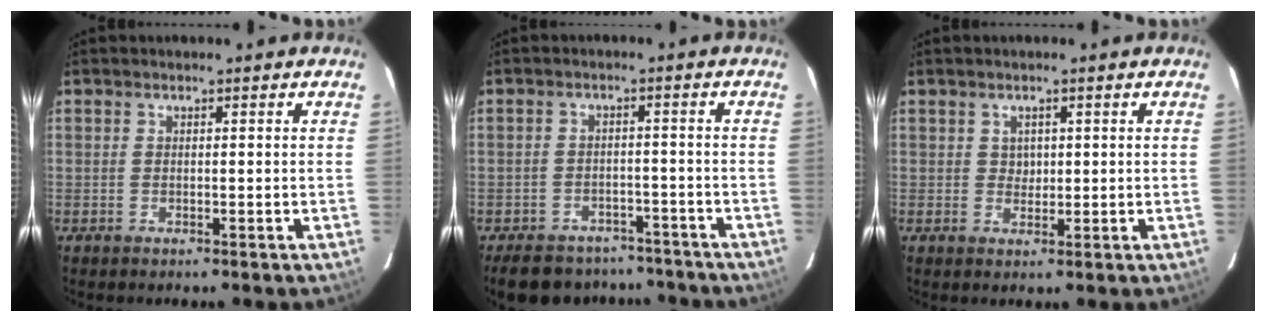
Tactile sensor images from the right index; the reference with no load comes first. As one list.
[{"total": 16.1, "force": [-13.1, 7.7, 5.4], "torque": [-0.129, 0.020, -0.166]}, {"total": 1.9, "force": [0.6, 1.8, 0.3], "torque": [-0.001, 0.005, 0.010]}]